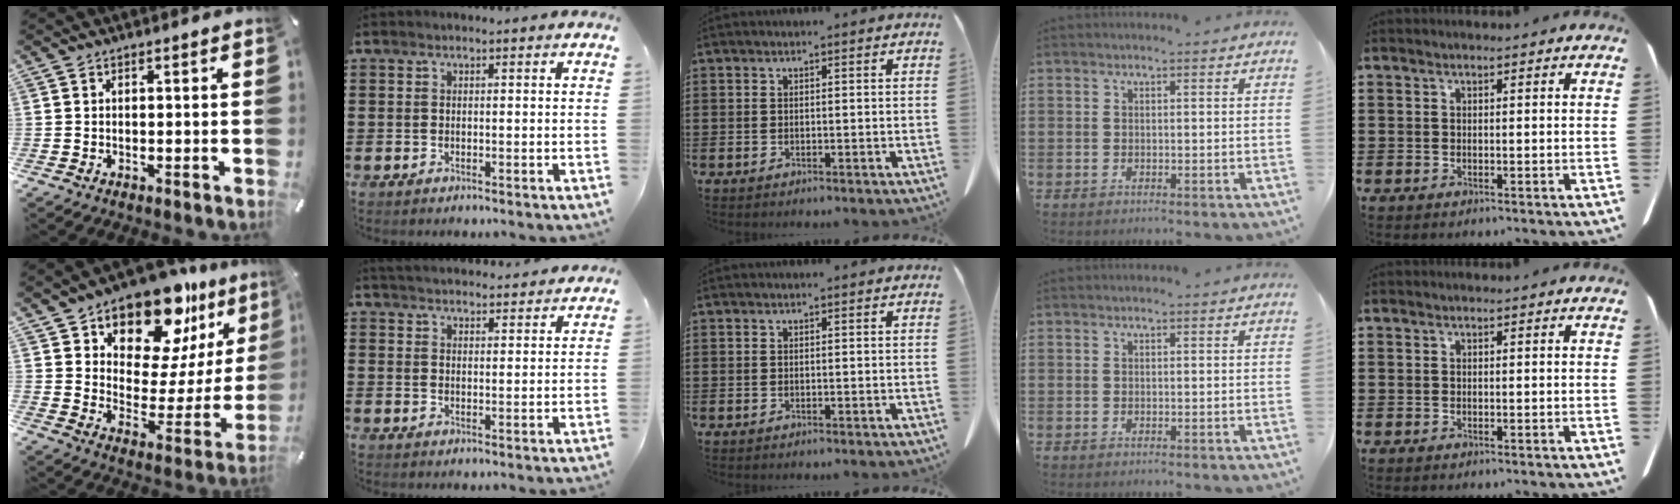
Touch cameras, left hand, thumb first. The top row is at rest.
{"thumb": {"total": 16.8, "force": [13.4, 8.1, 6.0], "torque": [-0.098, -0.117, 0.232]}, "index": {"total": 3.4, "force": [3.4, 0.1, 0.2], "torque": [-0.016, -0.012, 0.062]}}